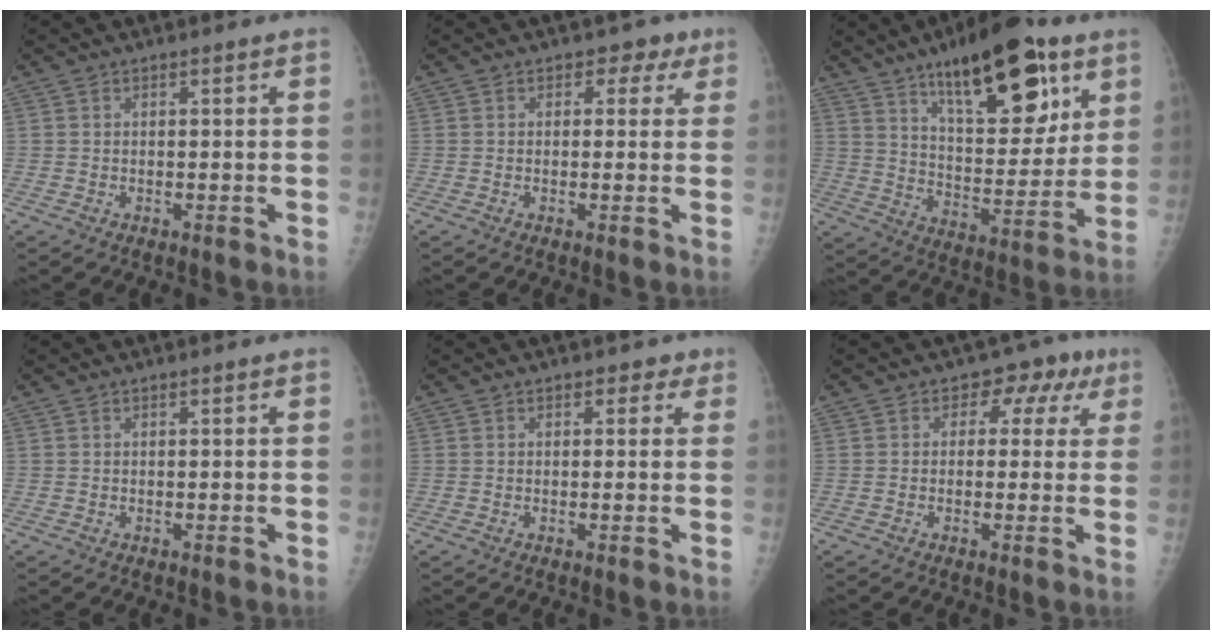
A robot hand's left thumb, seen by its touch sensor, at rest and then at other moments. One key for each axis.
{"total": 3.6, "fx": 1.6, "fy": 2.7, "fz": 1.6, "tx": 0.013, "ty": -0.002, "tz": 0.013}
{"total": 23.1, "fx": 12.8, "fy": 9.2, "fz": 17.0, "tx": -0.209, "ty": -0.056, "tz": 0.205}
{"total": 0.0}
{"total": 2.1, "fx": 1.1, "fy": 1.6, "fz": 0.8, "tx": 0.014, "ty": -0.001, "tz": 0.006}
{"total": 6.5, "fx": 2.1, "fy": 5.0, "fz": 3.6, "tx": 0.009, "ty": 0.006, "tz": 0.012}